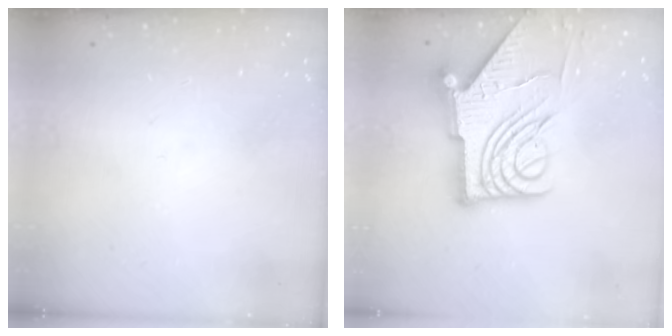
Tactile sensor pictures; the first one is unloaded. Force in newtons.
{"total": 15.2, "press": 15.1, "slide": 1.5}